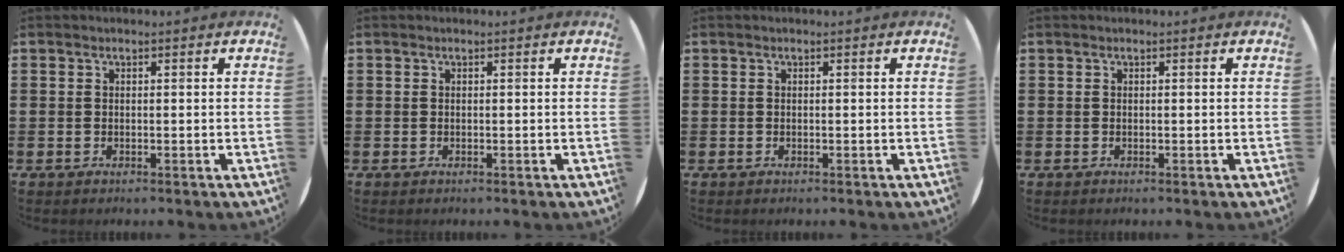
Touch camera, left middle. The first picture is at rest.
{"total": 0.0}
{"total": 0.0}
{"total": 0.0}